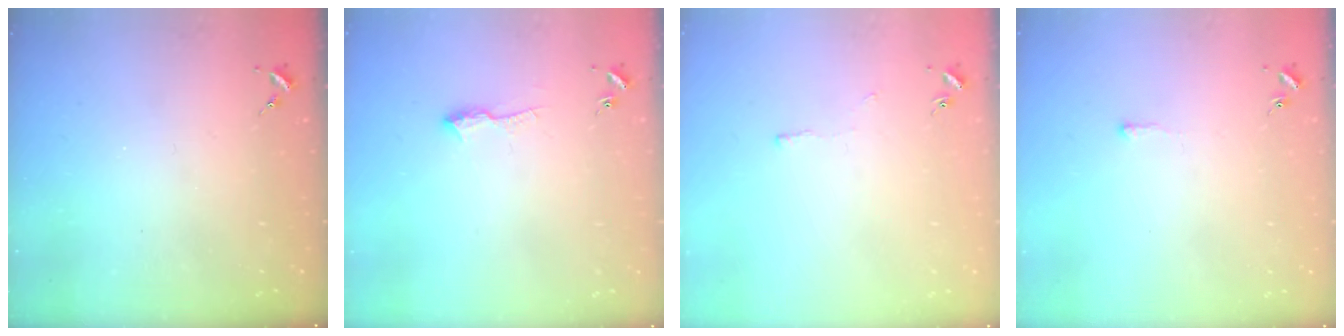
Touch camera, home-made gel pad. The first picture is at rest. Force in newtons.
{"total": 6.9, "press": 6.8, "slide": 0.8}
{"total": 2.3, "press": 2.3, "slide": 0.4}
{"total": 2.6, "press": 2.6, "slide": 0.4}